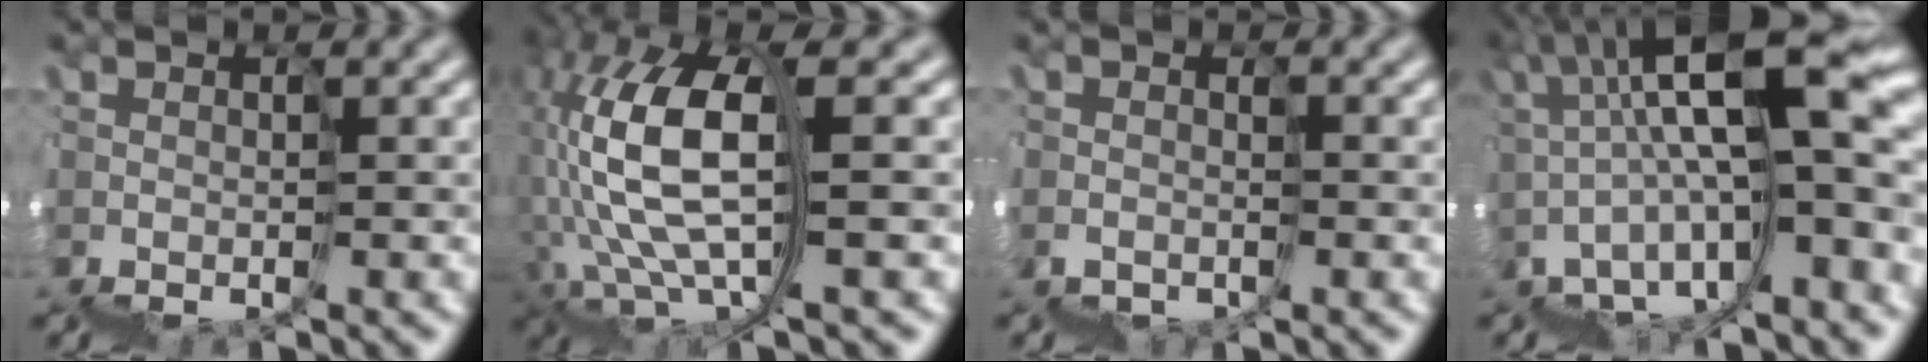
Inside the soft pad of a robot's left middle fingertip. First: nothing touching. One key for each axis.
{"total": 7.3, "fx": 2.3, "fy": 2.9, "fz": 6.3, "tx": -0.141, "ty": 0.027, "tz": 0.036}
{"total": 1.9, "fx": -1.2, "fy": 1.4, "fz": -0.4, "tx": 0.009, "ty": 0.007, "tz": -0.015}
{"total": 12.6, "fx": 1.4, "fy": 3.5, "fz": 12.0, "tx": -0.174, "ty": 0.036, "tz": 0.033}